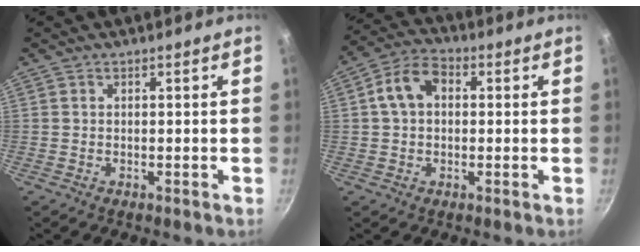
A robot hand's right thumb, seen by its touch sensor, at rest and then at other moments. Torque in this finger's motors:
{"motor_torque": [0.46, 1.74, 0.68, 0.39, 0.05]}